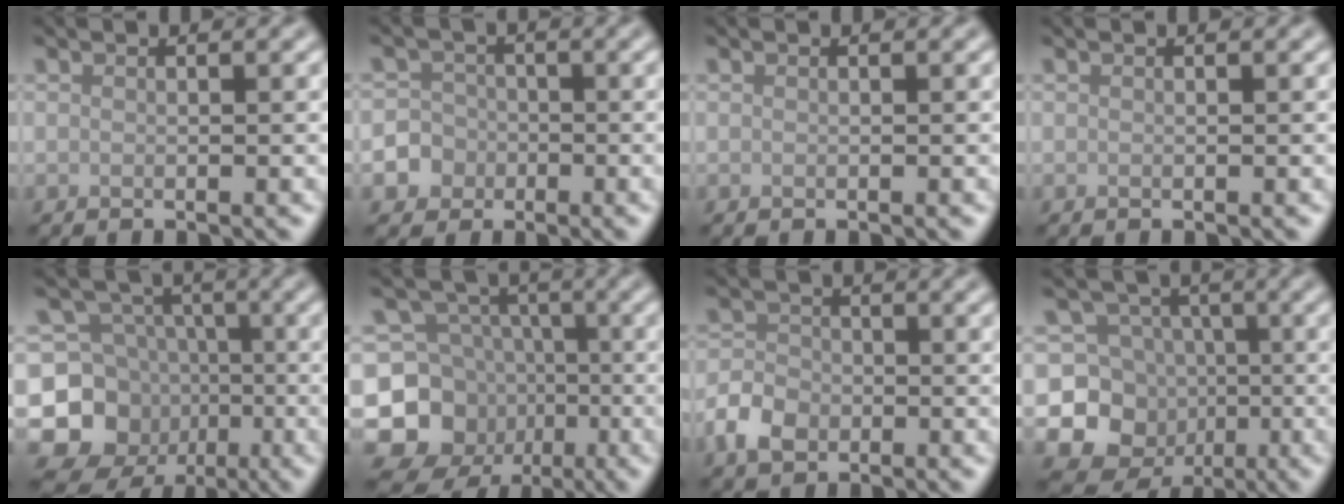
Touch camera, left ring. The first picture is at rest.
{"total": 5.2, "force": [-2.5, 4.5, 0.6], "torque": [0.005, -0.004, -0.055]}
{"total": 0.0}
{"total": 0.0}
{"total": 9.9, "force": [-3.8, 8.8, 2.4], "torque": [-0.057, -0.001, -0.083]}
{"total": 10.1, "force": [-4.1, 8.9, 2.5], "torque": [-0.060, 0.000, -0.088]}
{"total": 3.5, "force": [-1.6, 2.6, 1.8], "torque": [-0.036, -0.001, -0.036]}
{"total": 10.8, "force": [-3.8, 9.8, 2.5], "torque": [-0.048, -0.005, -0.074]}